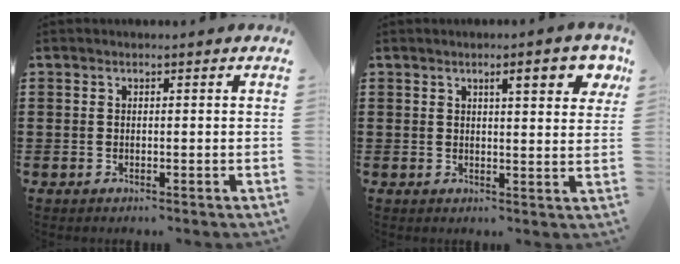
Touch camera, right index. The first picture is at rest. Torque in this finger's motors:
{"motor_torque": [0.56, 0.24, 0.18, 0.04]}